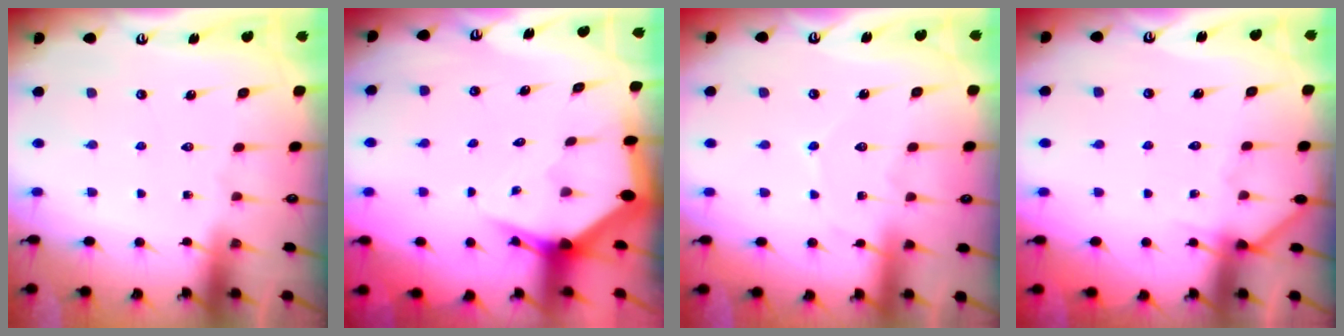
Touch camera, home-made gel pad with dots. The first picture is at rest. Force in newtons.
{"total": 3.9, "press": 3.9, "slide": 0.4}
{"total": 3.9, "press": 3.9, "slide": 0.4}
{"total": 3.1, "press": 3.1, "slide": 0.2}